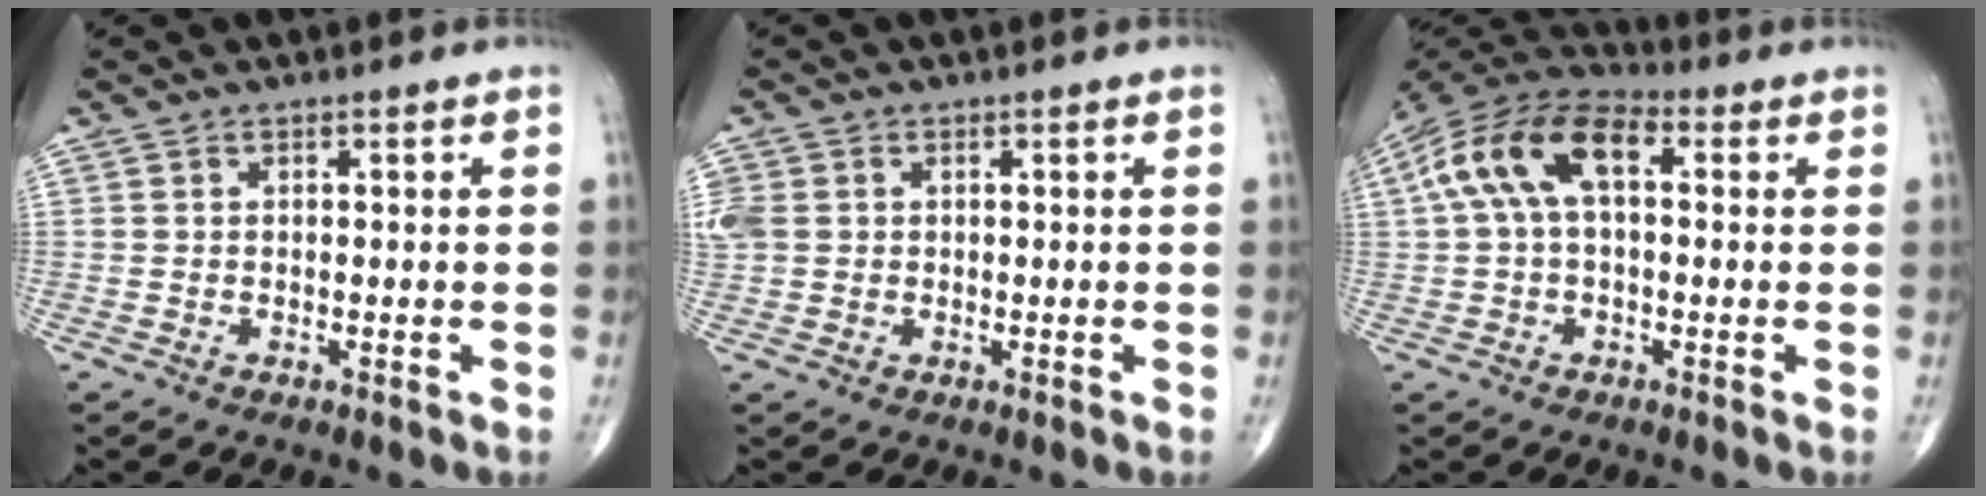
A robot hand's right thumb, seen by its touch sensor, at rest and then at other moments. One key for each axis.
{"total": 5.1, "fx": 0.7, "fy": 4.2, "fz": 2.7, "tx": -0.081, "ty": 0.010, "tz": 0.023}
{"total": 13.7, "fx": 2.6, "fy": 7.6, "fz": 11.1, "tx": -0.214, "ty": 0.041, "tz": 0.038}